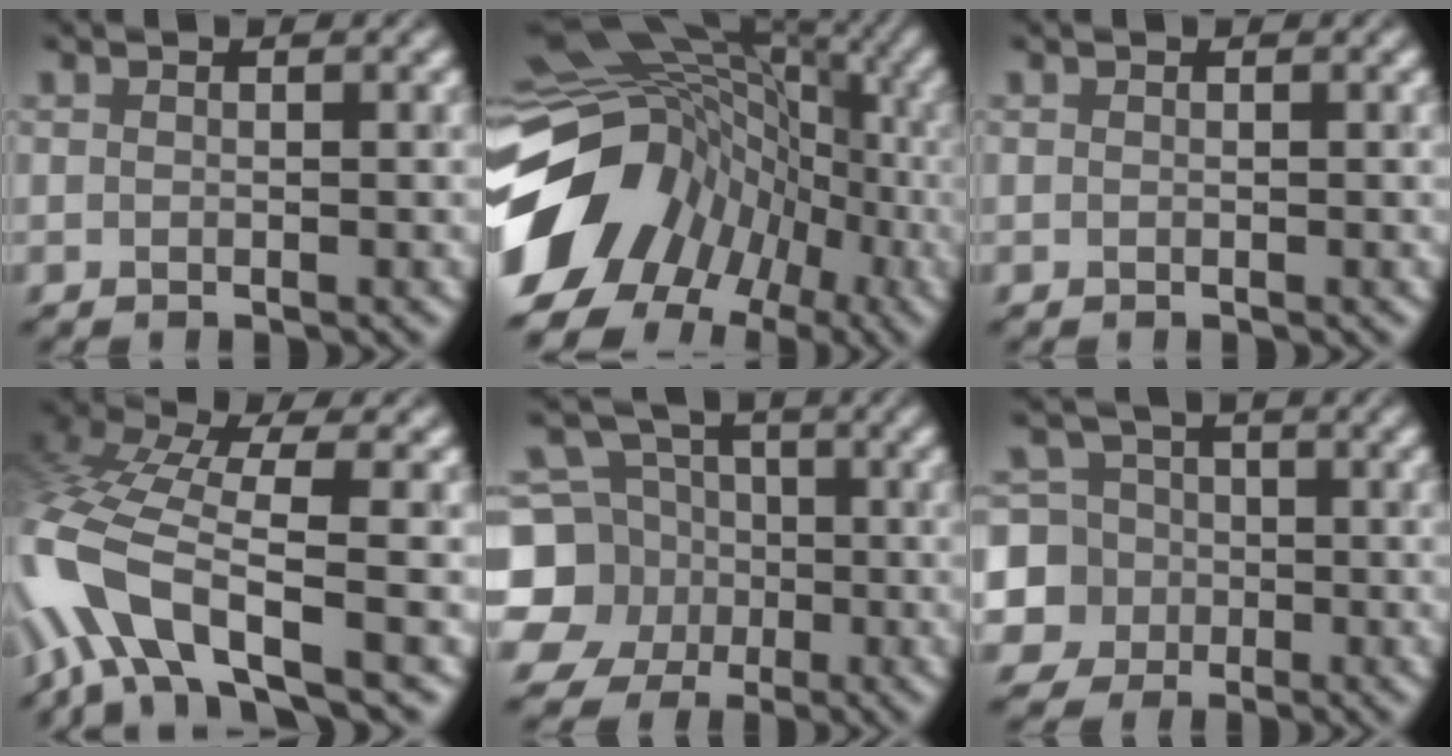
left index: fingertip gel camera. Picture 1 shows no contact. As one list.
[{"total": 15.2, "force": [-4.2, 12.3, 7.9], "torque": [-0.188, -0.005, -0.085]}, {"total": 0.0}, {"total": 9.7, "force": [-3.5, 3.9, 8.2], "torque": [-0.176, 0.011, -0.086]}, {"total": 9.1, "force": [-1.1, 8.4, 3.3], "torque": [-0.093, 0.010, -0.052]}, {"total": 8.7, "force": [-1.4, 8.3, 2.1], "torque": [-0.056, 0.014, -0.057]}]